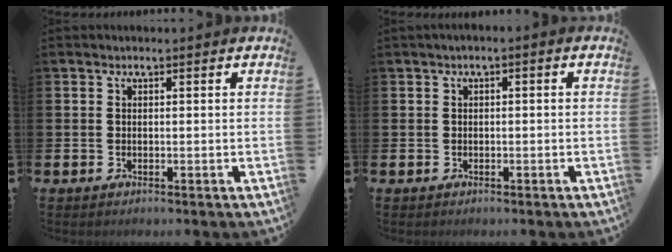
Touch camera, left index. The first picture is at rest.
{"total": 0.7, "force": [-0.5, 0.2, 0.5], "torque": [-0.014, 0.002, -0.009]}